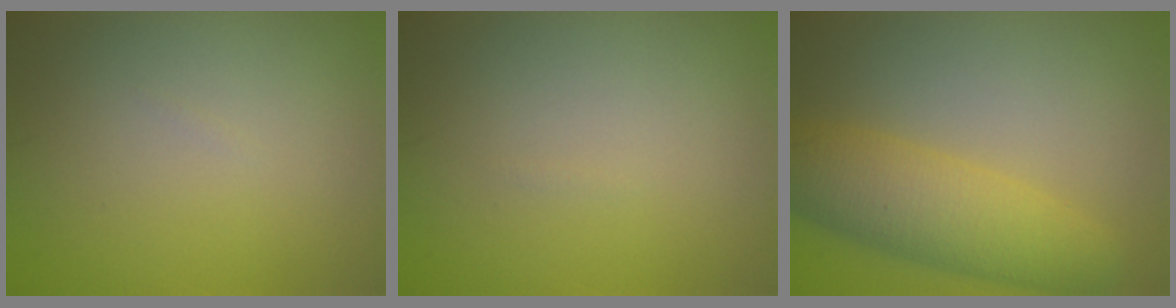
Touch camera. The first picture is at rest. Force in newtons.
{"total": 0.0}
{"total": 6.1, "press": 6.1, "slide": 0.1}